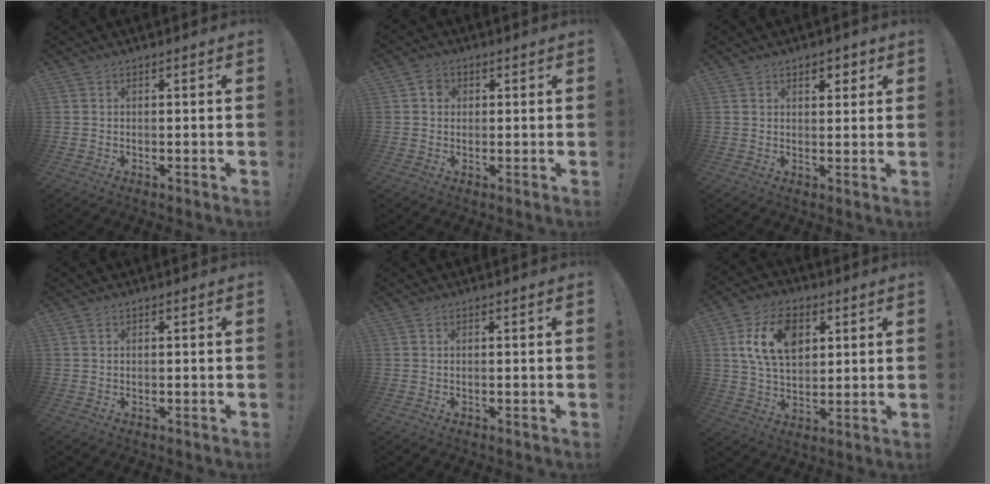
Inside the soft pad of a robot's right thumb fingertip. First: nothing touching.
{"total": 3.1, "force": [0.5, 2.7, 1.3], "torque": [-0.012, 0.003, 0.006]}
{"total": 3.3, "force": [1.9, 2.2, 1.6], "torque": [-0.009, -0.008, 0.028]}
{"total": 0.0}
{"total": 0.0}
{"total": 15.0, "force": [5.3, 10.1, 9.9], "torque": [-0.170, 0.000, 0.100]}